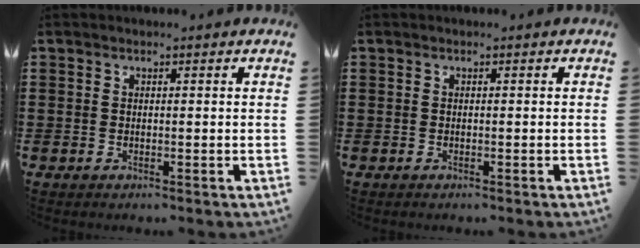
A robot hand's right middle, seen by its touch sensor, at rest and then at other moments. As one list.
[{"total": 0.0}]